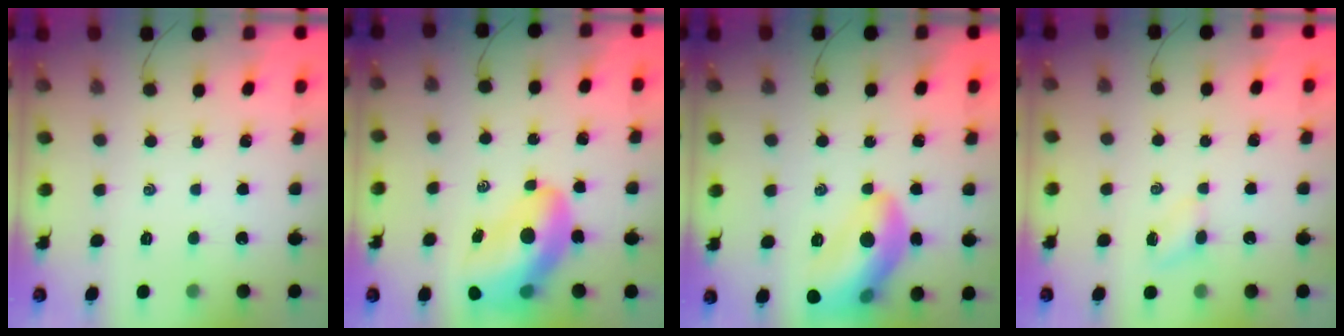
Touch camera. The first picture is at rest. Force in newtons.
{"total": 16.4, "press": 15.7, "slide": 4.6}
{"total": 15.0, "press": 15.0, "slide": 1.3}
{"total": 3.4, "press": 3.3, "slide": 0.9}